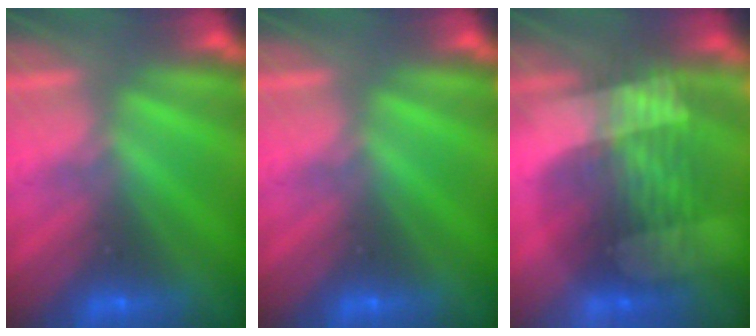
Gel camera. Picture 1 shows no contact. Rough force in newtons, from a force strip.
{"total": 0.0}
{"total": 3.4}